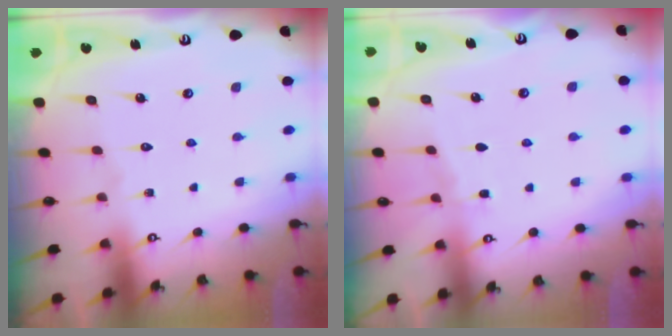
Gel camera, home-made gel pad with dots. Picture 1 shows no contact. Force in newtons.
{"total": 4.1, "press": 4.1, "slide": 0.5}